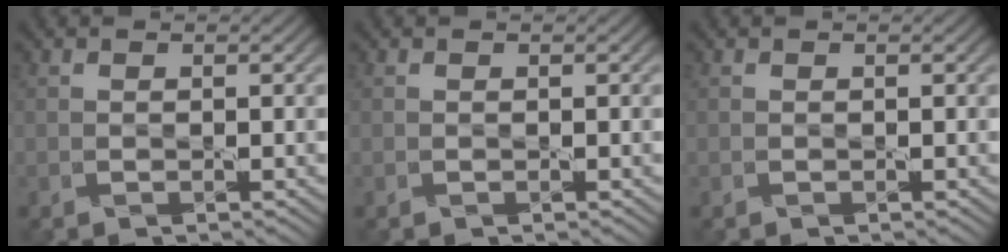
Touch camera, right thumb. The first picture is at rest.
{"total": 0.0}
{"total": 0.0}